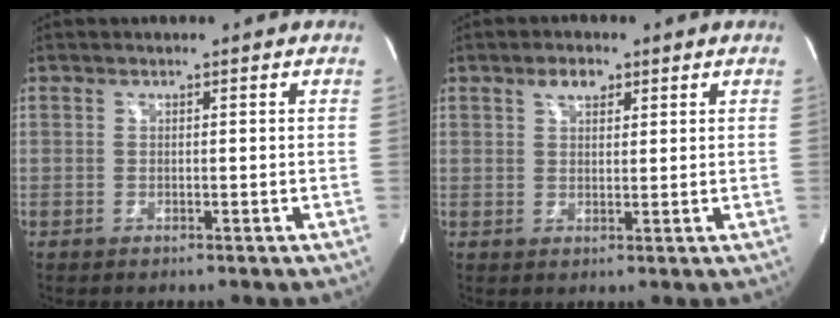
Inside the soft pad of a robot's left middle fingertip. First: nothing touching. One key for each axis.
{"total": 3.0, "fx": 1.8, "fy": 1.6, "fz": 1.8, "tx": -0.035, "ty": 0.009, "tz": 0.034}